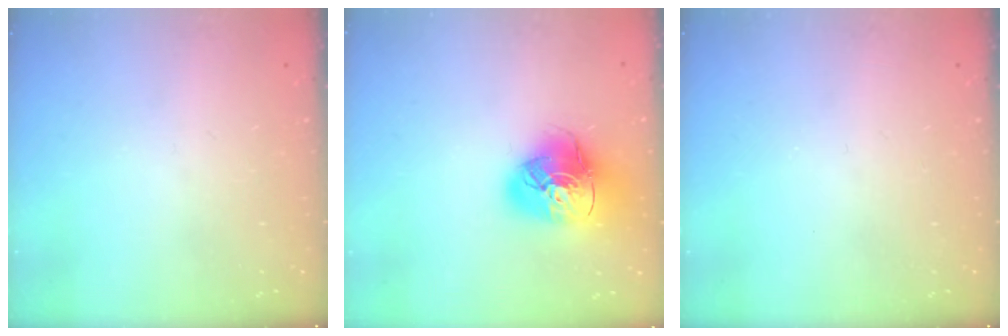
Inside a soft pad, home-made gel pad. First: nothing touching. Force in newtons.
{"total": 15.6, "press": 15.5, "slide": 1.6}
{"total": 0.0}